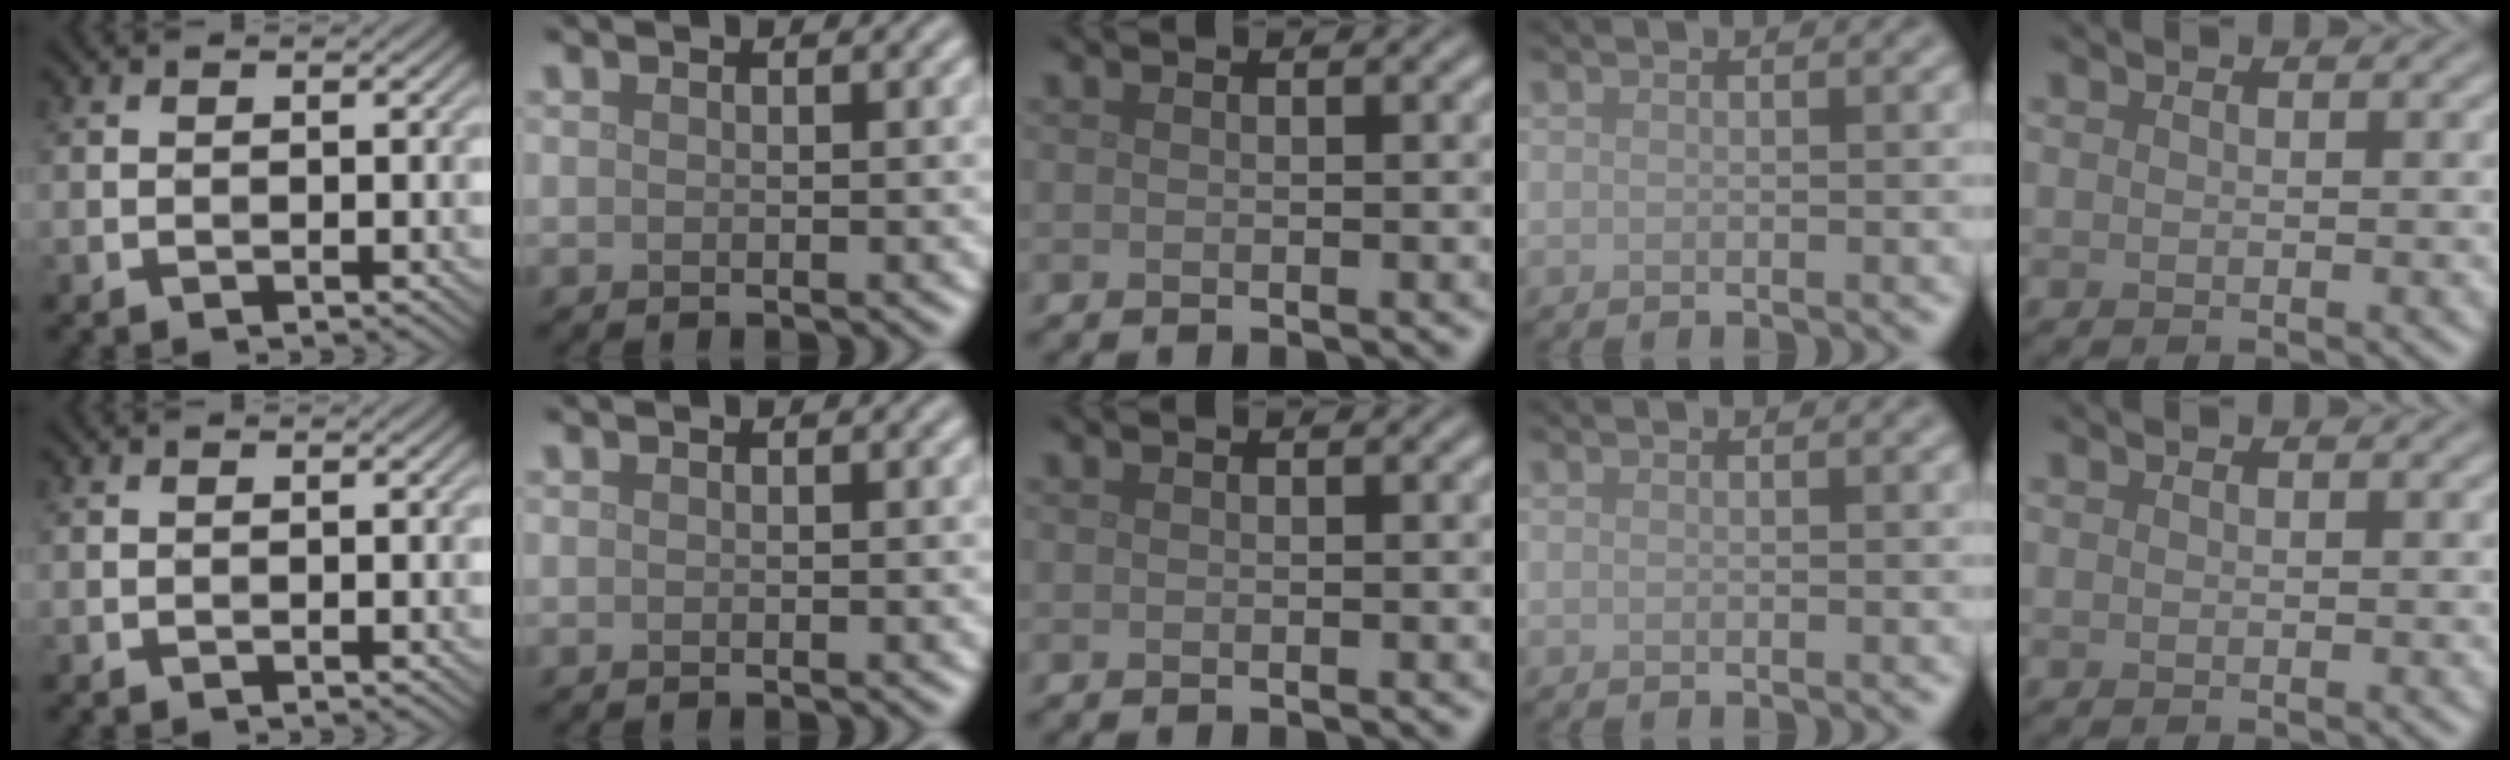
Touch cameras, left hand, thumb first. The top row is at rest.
{}